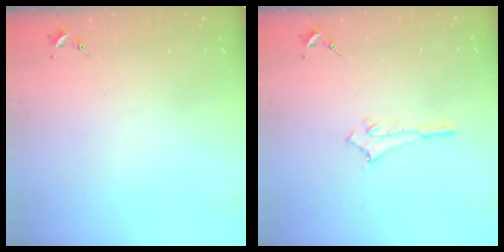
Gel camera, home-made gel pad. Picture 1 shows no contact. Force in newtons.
{"total": 2.6, "press": 2.6, "slide": 0.4}